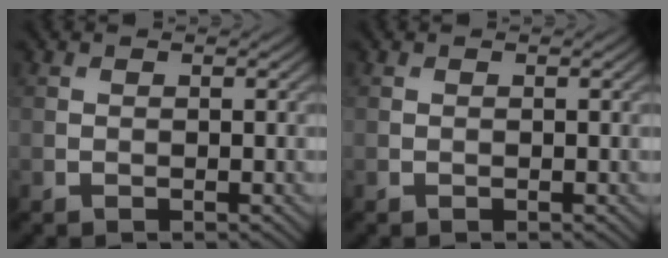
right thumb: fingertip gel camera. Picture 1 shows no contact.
{"total": 0.0}